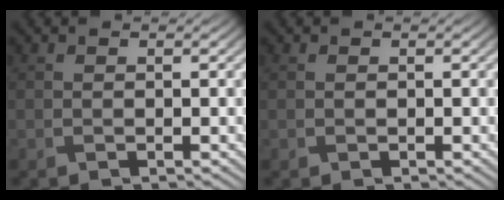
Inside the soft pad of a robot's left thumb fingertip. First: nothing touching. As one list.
[{"total": 0.0}]